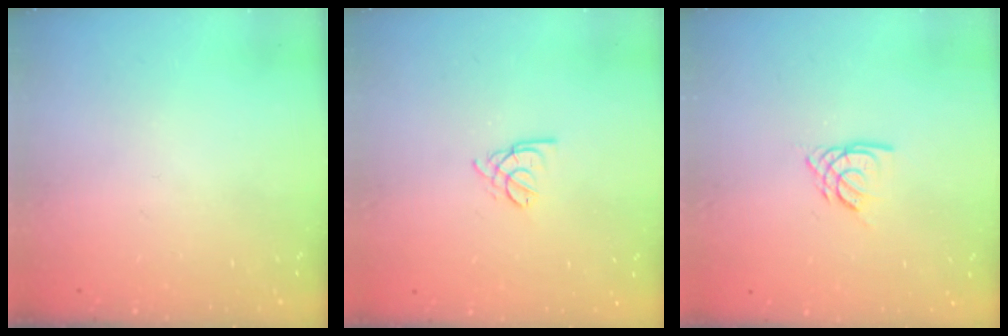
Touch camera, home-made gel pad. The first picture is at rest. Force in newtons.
{"total": 1.6, "press": 1.5, "slide": 0.5}
{"total": 3.8, "press": 3.7, "slide": 0.4}